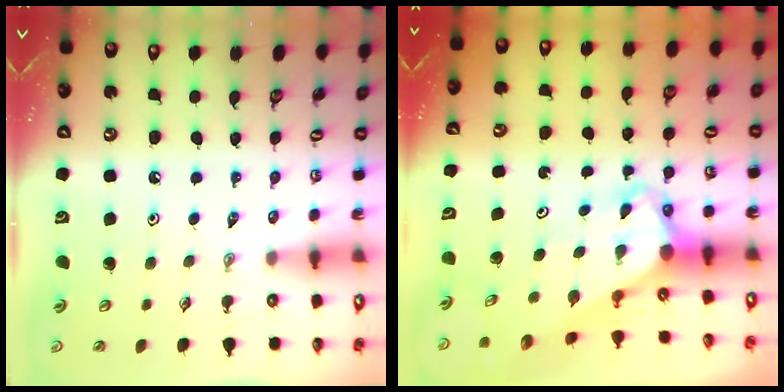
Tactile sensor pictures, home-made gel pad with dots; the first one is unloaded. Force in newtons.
{"total": 6.1, "press": 6.1, "slide": 0.3}